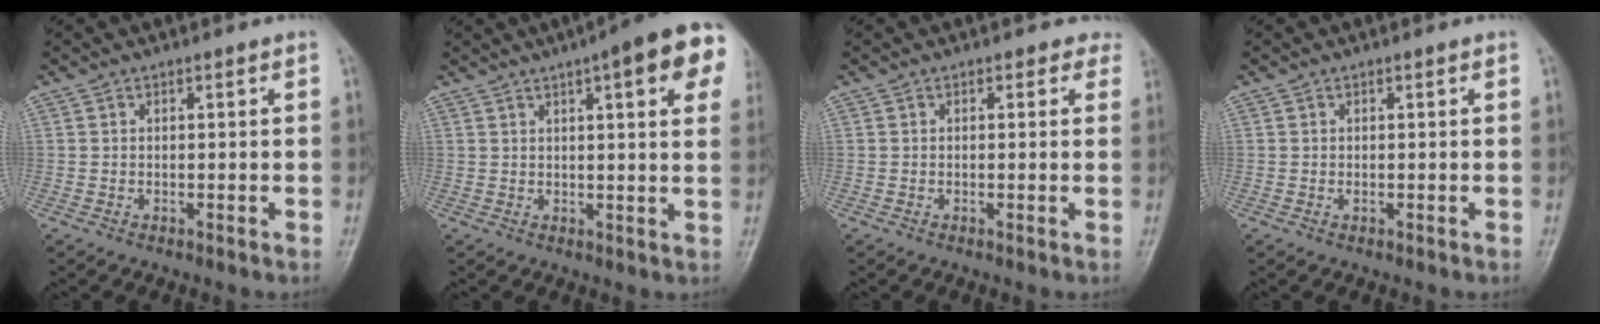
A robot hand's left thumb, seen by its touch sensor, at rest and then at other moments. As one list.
[{"total": 15.0, "force": [6.8, 3.7, 12.9], "torque": [-0.149, 0.001, 0.079]}, {"total": 1.7, "force": [1.2, 1.2, 0.3], "torque": [0.016, -0.005, -0.002]}, {"total": 0.0}]